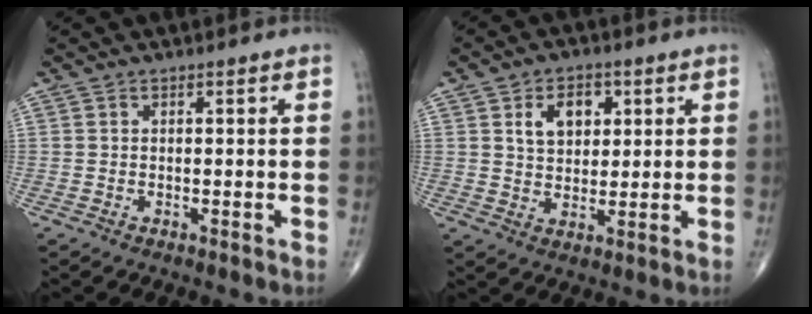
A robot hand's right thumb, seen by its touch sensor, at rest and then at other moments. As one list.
[{"total": 7.4, "force": [2.7, 5.0, 4.8], "torque": [-0.048, -0.011, 0.044]}]